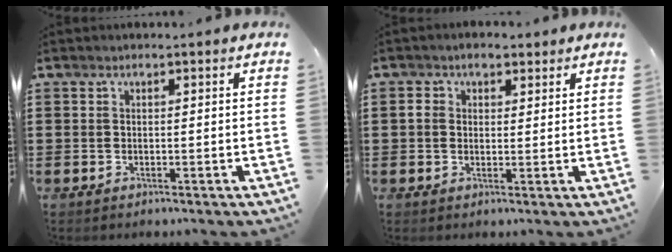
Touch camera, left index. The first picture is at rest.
{"total": 3.1, "force": [1.4, 2.2, 1.6], "torque": [-0.040, 0.013, 0.024]}